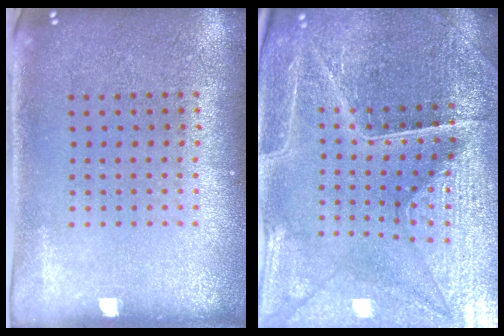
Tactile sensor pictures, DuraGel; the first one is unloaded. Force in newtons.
{"total": 4.5, "press": 4.3, "slide": 1.1}